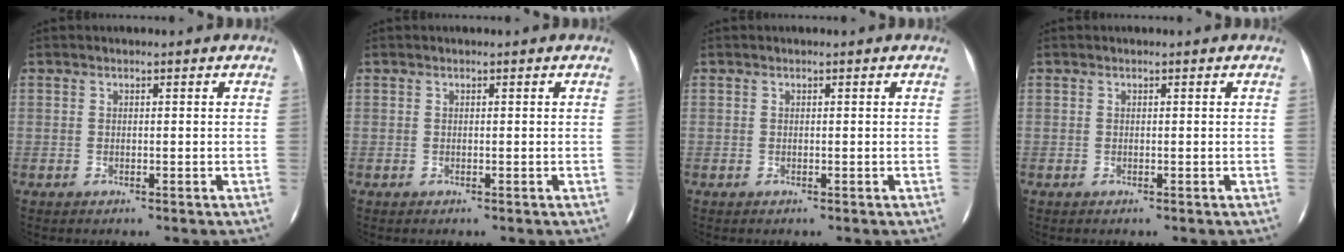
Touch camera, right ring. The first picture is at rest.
{"total": 0.0}
{"total": 0.0}
{"total": 0.0}